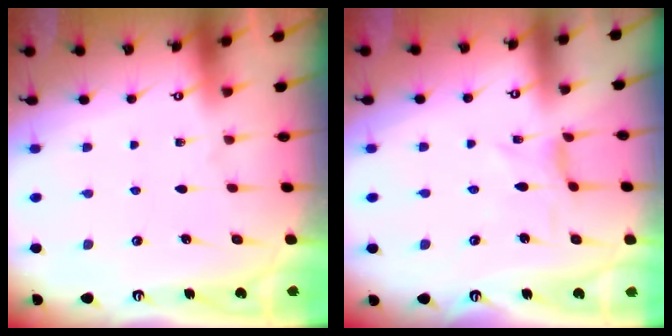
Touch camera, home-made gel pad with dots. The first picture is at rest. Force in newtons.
{"total": 0.0}